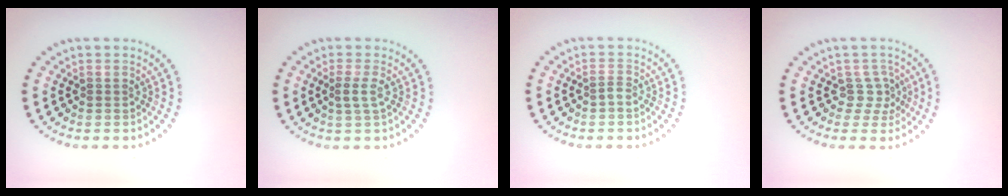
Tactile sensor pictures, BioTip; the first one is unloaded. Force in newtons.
{"total": 1.7, "press": 1.4, "slide": 0.9}
{"total": 0.9, "press": 0.6, "slide": 0.6}
{"total": 2.0, "press": 1.5, "slide": 1.3}